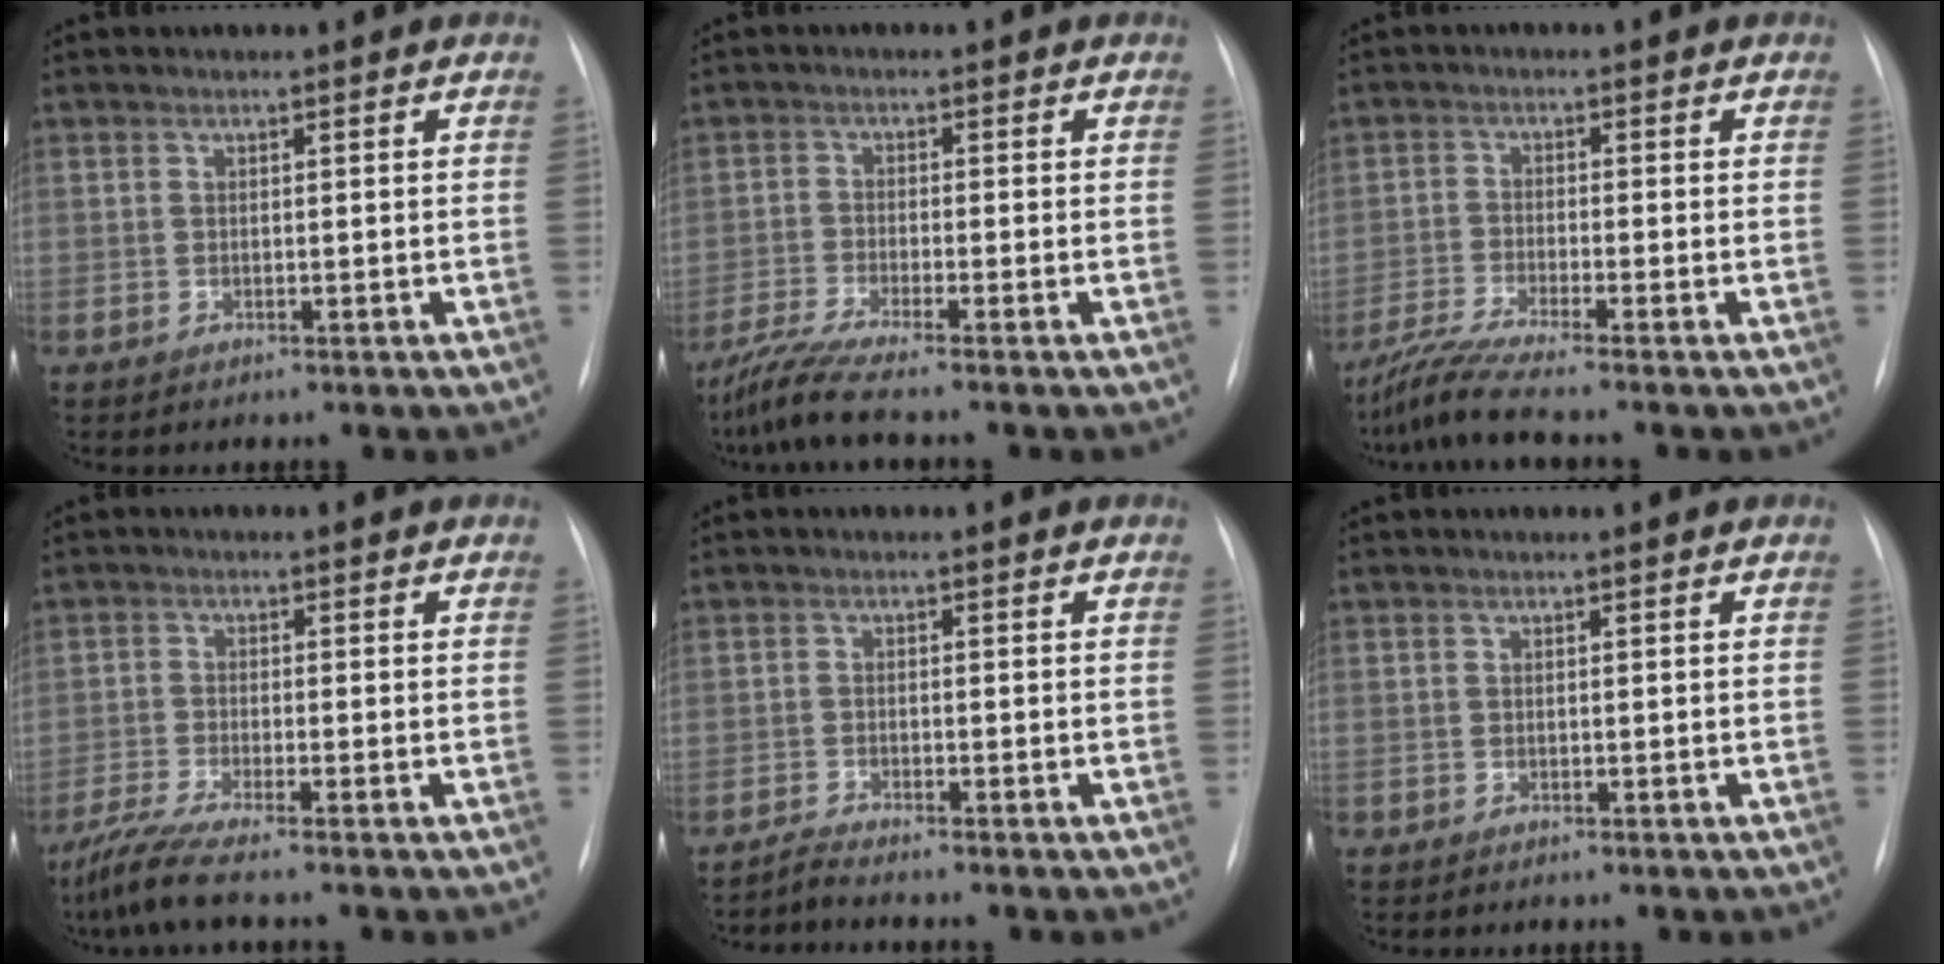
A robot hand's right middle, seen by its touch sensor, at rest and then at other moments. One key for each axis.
{"total": 5.5, "fx": -4.6, "fy": -1.3, "fz": 2.8, "tx": -0.059, "ty": -0.022, "tz": -0.090}
{"total": 6.2, "fx": -5.2, "fy": -1.5, "fz": 2.9, "tx": -0.061, "ty": -0.024, "tz": -0.099}
{"total": 5.2, "fx": -4.2, "fy": -0.9, "fz": 2.9, "tx": -0.061, "ty": -0.020, "tz": -0.085}
{"total": 1.7, "fx": -1.5, "fy": -0.7, "fz": -0.2, "tx": 0.001, "ty": -0.009, "tz": -0.030}
{"total": 0.0}